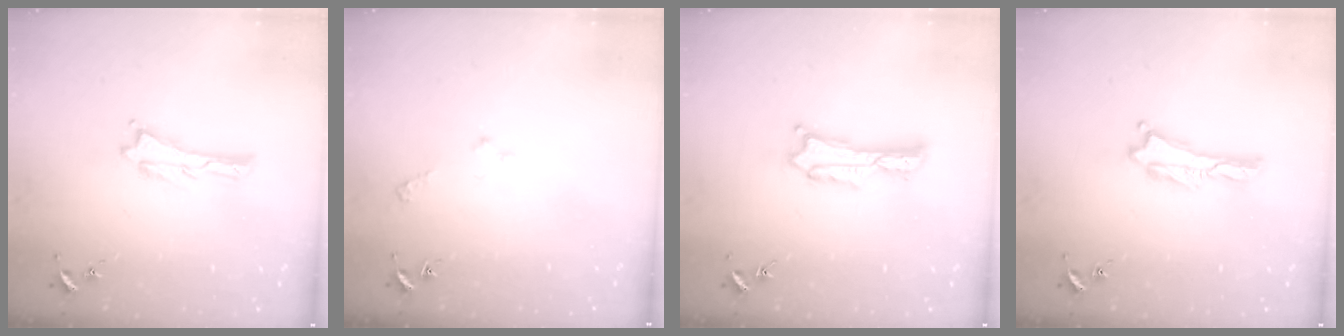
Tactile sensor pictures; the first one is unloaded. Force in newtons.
{"total": 1.6, "press": 1.6, "slide": 0.2}
{"total": 2.7, "press": 2.7, "slide": 0.3}
{"total": 0.0}